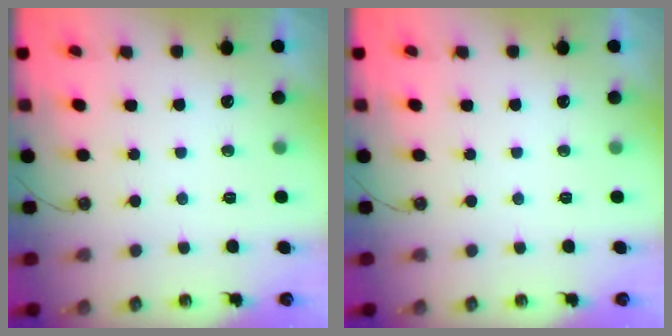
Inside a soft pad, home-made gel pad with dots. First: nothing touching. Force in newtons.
{"total": 0.0}